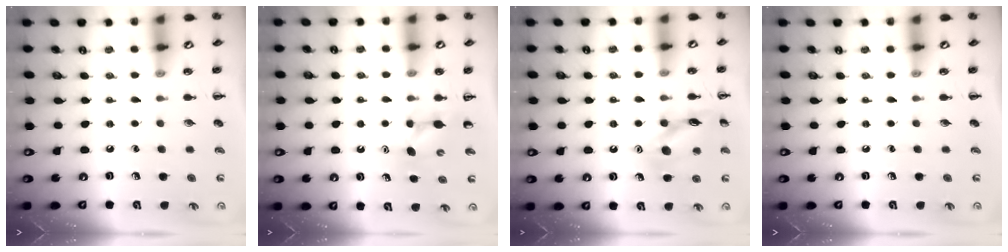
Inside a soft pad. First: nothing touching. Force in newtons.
{"total": 4.2, "press": 4.0, "slide": 1.3}
{"total": 12.9, "press": 12.9, "slide": 1.0}
{"total": 0.0}